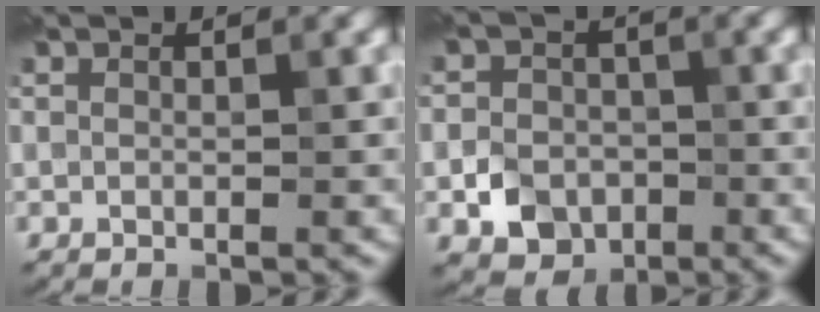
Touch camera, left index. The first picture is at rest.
{"total": 4.0, "force": [-1.5, 3.2, 1.8], "torque": [-0.027, -0.003, -0.031]}